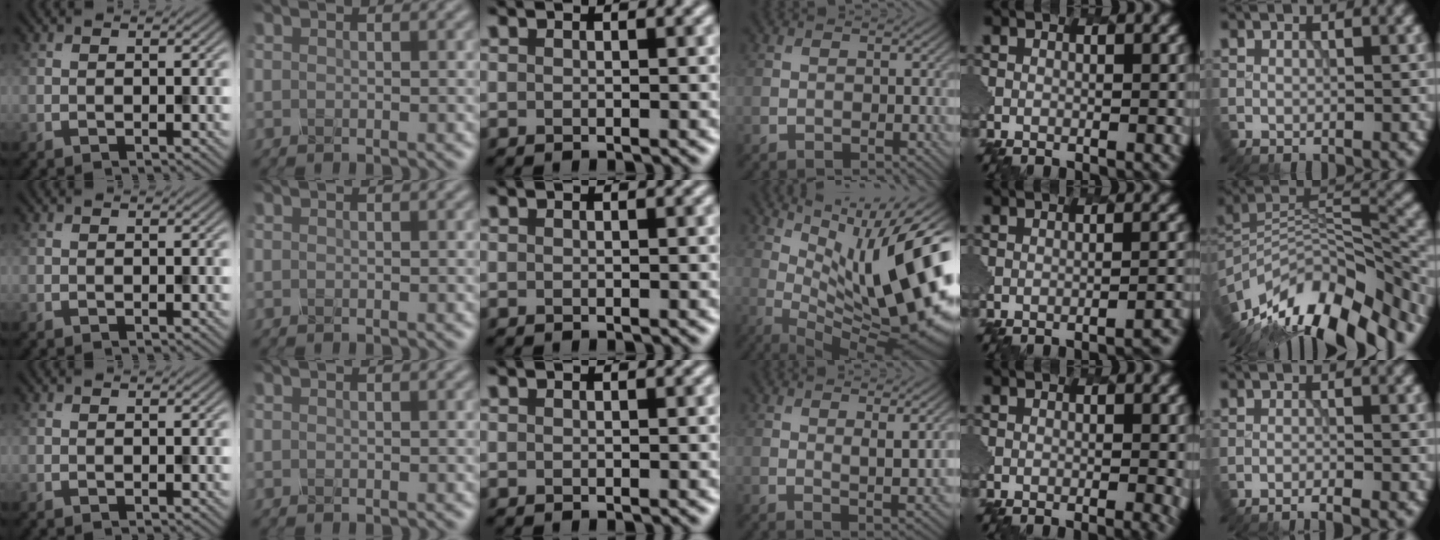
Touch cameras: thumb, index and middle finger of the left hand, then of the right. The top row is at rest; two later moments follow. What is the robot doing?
{"motion": "dispense", "object": "syringe"}